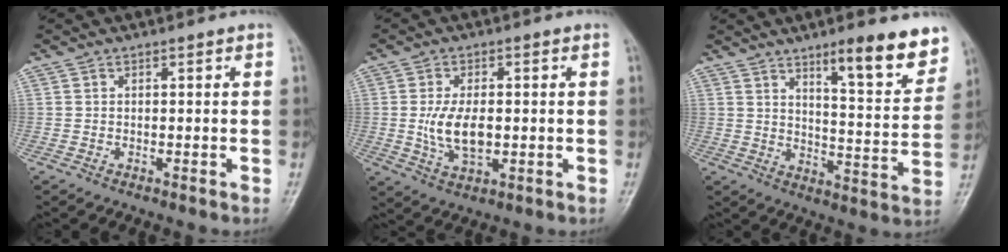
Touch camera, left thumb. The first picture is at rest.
{"total": 7.8, "force": [-0.3, 4.2, 6.6], "torque": [-0.124, -0.007, -0.001]}
{"total": 13.2, "force": [8.8, 2.7, 9.4], "torque": [-0.102, -0.059, 0.130]}